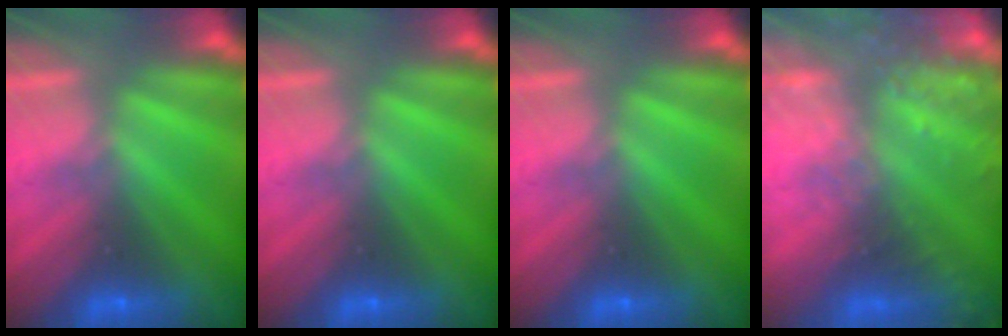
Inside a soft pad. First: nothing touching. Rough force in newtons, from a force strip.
{"total": 0.0}
{"total": 0.0}
{"total": 8.2}